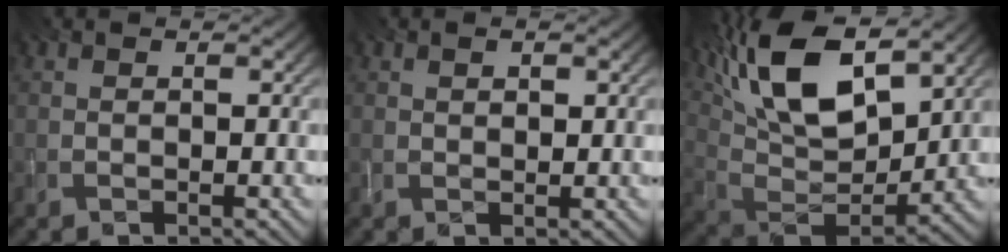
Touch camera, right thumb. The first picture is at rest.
{"total": 1.5, "force": [0.7, 0.8, 1.1], "torque": [-0.021, 0.000, 0.015]}
{"total": 17.0, "force": [9.0, 7.2, 12.5], "torque": [-0.262, 0.016, 0.153]}